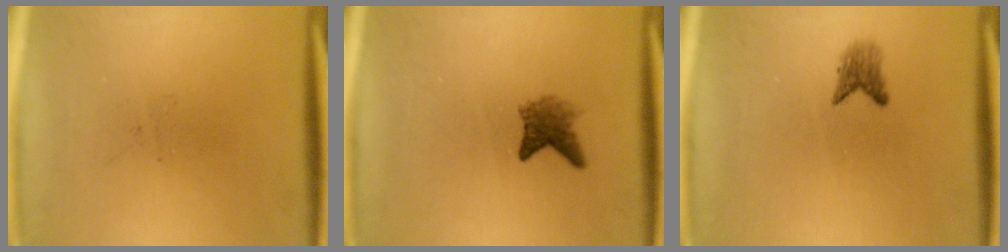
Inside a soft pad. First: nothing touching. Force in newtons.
{"total": 2.7}
{"total": 1.8}